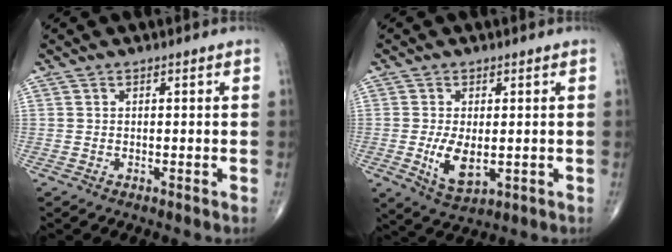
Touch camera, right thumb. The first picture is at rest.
{"total": 6.4, "force": [-0.8, 3.2, 5.5], "torque": [-0.103, -0.016, -0.003]}